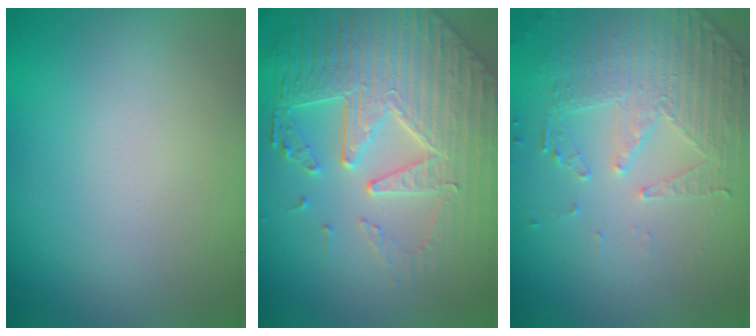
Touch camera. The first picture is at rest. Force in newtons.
{"total": 7.7, "press": 6.0, "slide": 4.8}
{"total": 5.0, "press": 3.5, "slide": 3.6}